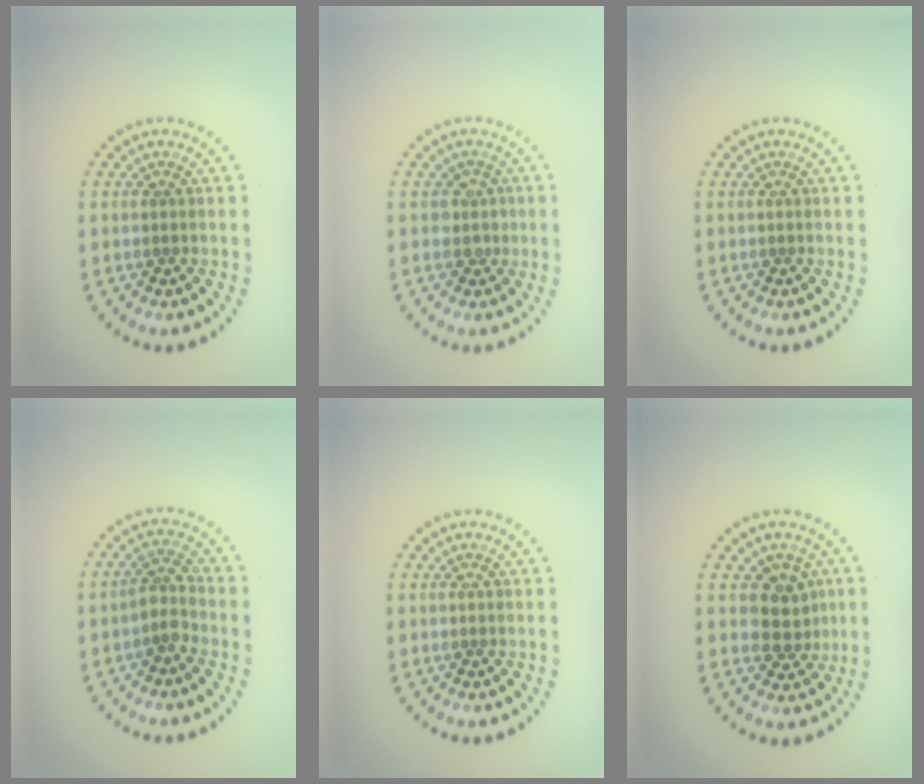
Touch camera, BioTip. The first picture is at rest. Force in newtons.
{"total": 1.3, "press": 1.1, "slide": 0.6}
{"total": 0.0}
{"total": 2.0, "press": 1.5, "slide": 1.3}
{"total": 0.0}
{"total": 2.9, "press": 2.5, "slide": 1.3}